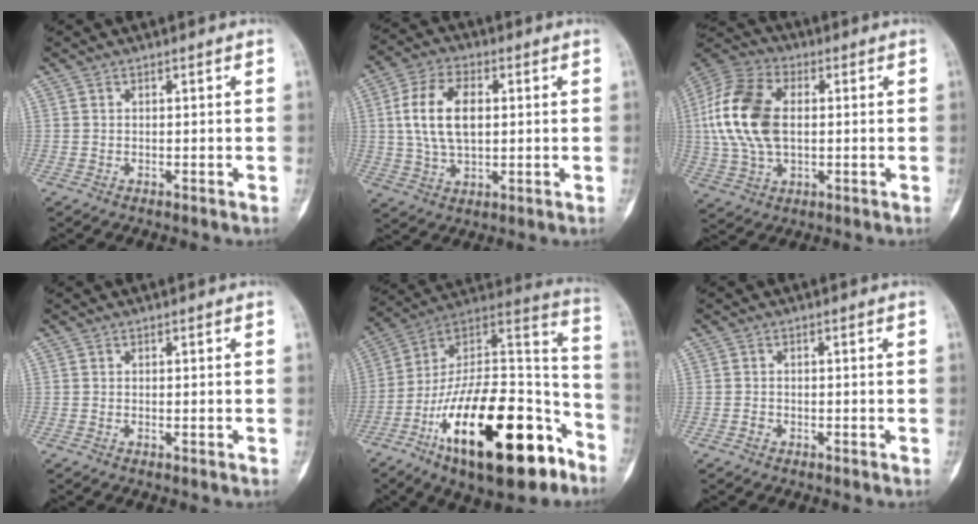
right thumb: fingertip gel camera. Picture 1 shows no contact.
{"total": 12.0, "force": [1.7, 7.0, 9.6], "torque": [-0.173, 0.005, 0.032]}
{"total": 17.3, "force": [1.4, 10.8, 13.5], "torque": [-0.281, 0.014, 0.026]}
{"total": 0.0}
{"total": 32.0, "force": [-15.9, 13.4, 24.4], "torque": [-0.351, 0.083, -0.251]}
{"total": 0.9, "force": [-0.5, 0.7, 0.3], "torque": [-0.004, 0.003, -0.012]}